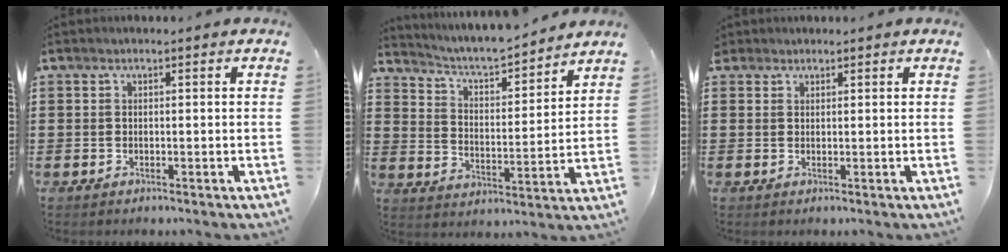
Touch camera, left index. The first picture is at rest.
{"total": 4.6, "force": [4.3, 0.2, 1.5], "torque": [-0.051, -0.035, 0.065]}
{"total": 1.1, "force": [1.0, 0.6, 0.0], "torque": [-0.003, 0.003, 0.020]}